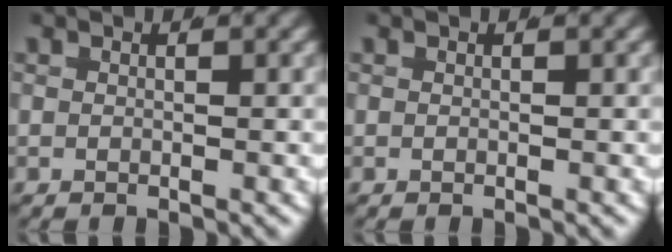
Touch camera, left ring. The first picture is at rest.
{"total": 0.0}